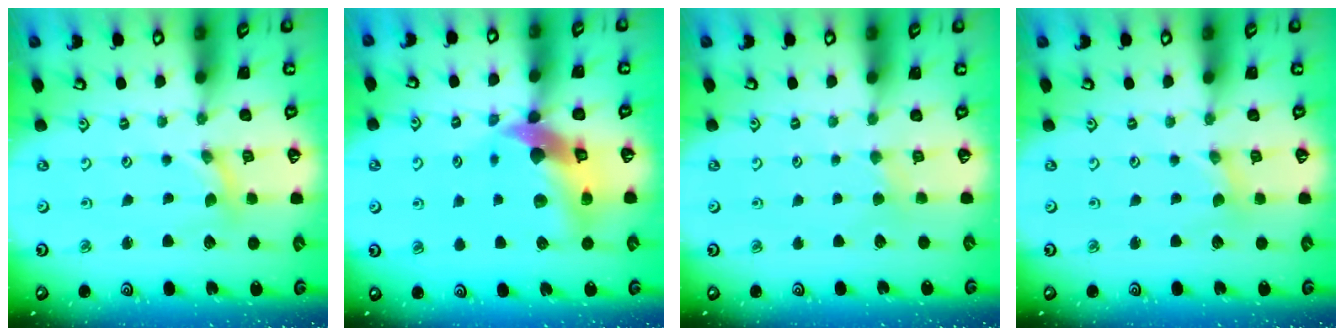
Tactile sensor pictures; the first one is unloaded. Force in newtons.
{"total": 13.7, "press": 13.6, "slide": 1.9}
{"total": 1.9, "press": 1.9, "slide": 0.4}
{"total": 0.0}